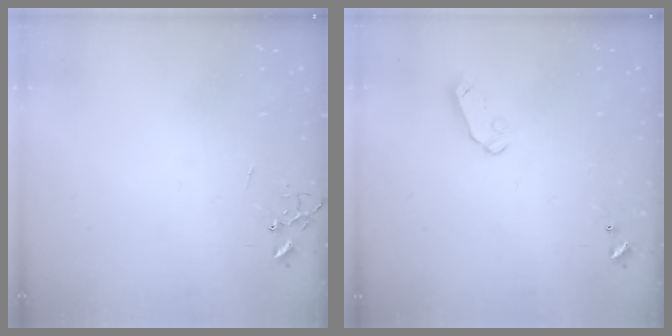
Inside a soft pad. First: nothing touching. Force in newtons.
{"total": 5.4, "press": 5.4, "slide": 0.5}